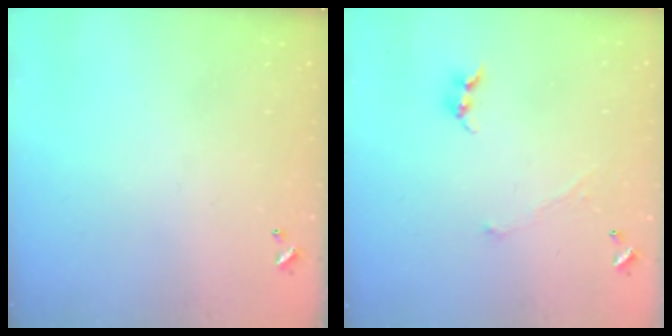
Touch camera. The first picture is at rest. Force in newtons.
{"total": 0.8, "press": 0.7, "slide": 0.3}